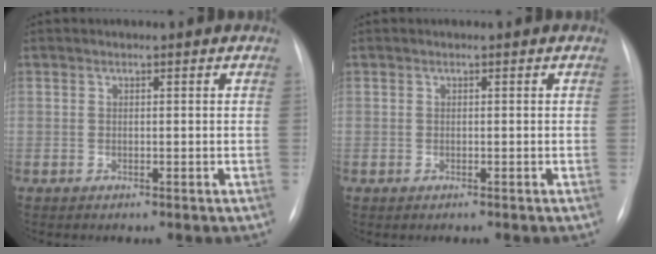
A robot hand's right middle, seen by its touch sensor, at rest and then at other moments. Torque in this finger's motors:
{"motor_torque": [-0.07, 0.01, 0.00, -0.02]}